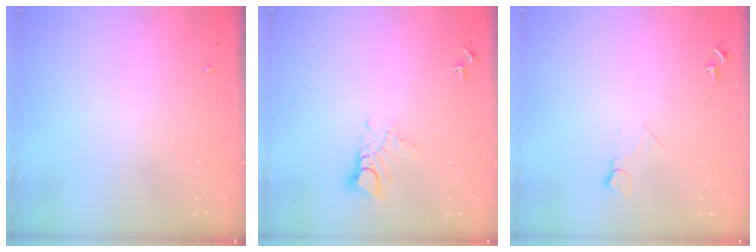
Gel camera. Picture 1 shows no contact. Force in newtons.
{"total": 5.3, "press": 5.3, "slide": 0.3}
{"total": 7.4, "press": 7.3, "slide": 0.9}